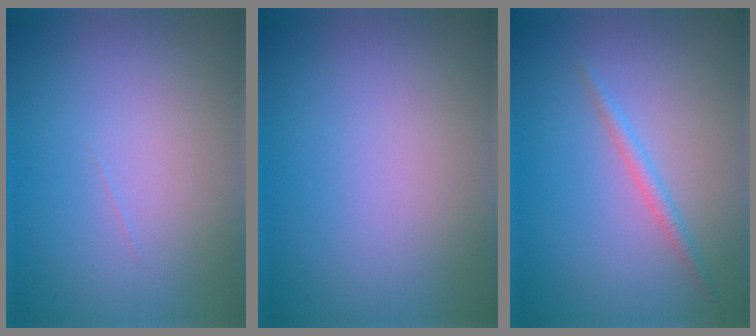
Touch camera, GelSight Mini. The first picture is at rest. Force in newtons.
{"total": 0.0}
{"total": 1.3, "press": 1.3, "slide": 0.0}